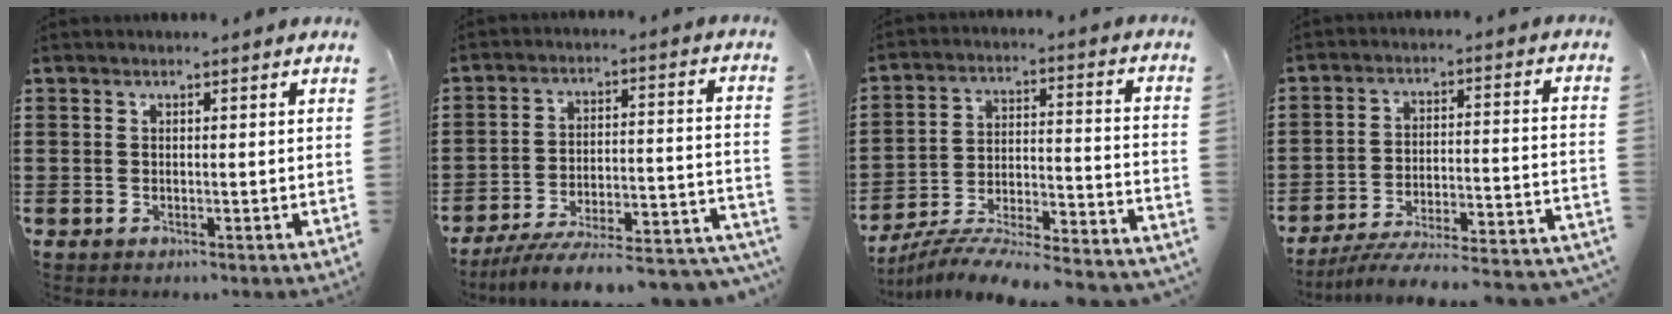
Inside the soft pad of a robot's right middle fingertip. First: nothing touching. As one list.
[{"total": 7.5, "force": [-6.7, 0.2, 3.5], "torque": [-0.050, -0.006, -0.130]}, {"total": 6.7, "force": [-6.3, -0.2, 2.1], "torque": [-0.037, -0.011, -0.132]}, {"total": 5.4, "force": [-4.7, -0.1, 2.5], "torque": [-0.046, -0.021, -0.099]}]